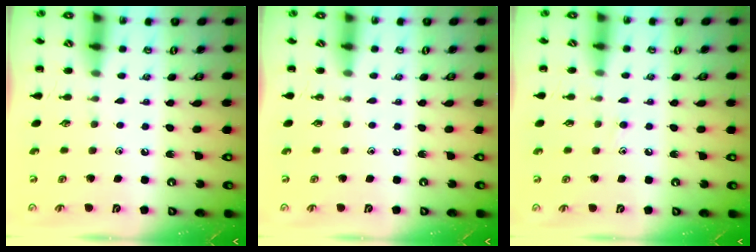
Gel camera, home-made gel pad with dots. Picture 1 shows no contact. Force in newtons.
{"total": 0.0}
{"total": 7.4, "press": 6.9, "slide": 2.6}